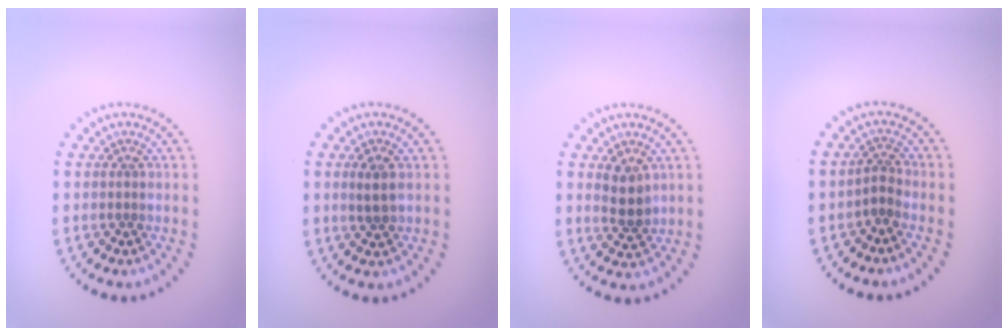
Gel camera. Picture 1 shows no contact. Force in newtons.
{"total": 1.3, "press": 1.2, "slide": 0.6}
{"total": 2.6, "press": 2.5, "slide": 0.9}
{"total": 1.7, "press": 1.1, "slide": 1.2}